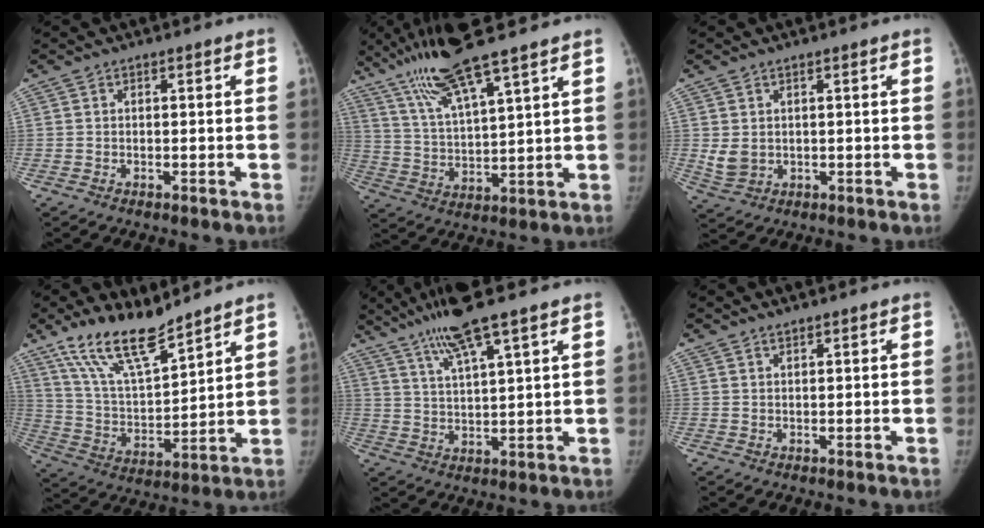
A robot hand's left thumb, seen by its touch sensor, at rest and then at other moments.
{"total": 14.1, "force": [10.4, 1.2, 9.5], "torque": [-0.178, -0.040, 0.200]}
{"total": 3.2, "force": [0.9, 2.2, 2.2], "torque": [-0.043, -0.007, 0.026]}
{"total": 15.1, "force": [11.7, 4.0, 8.6], "torque": [-0.141, -0.063, 0.230]}
{"total": 10.4, "force": [7.2, 0.4, 7.5], "torque": [-0.143, -0.021, 0.138]}
{"total": 1.2, "force": [1.1, 0.2, 0.4], "torque": [-0.005, -0.004, 0.021]}